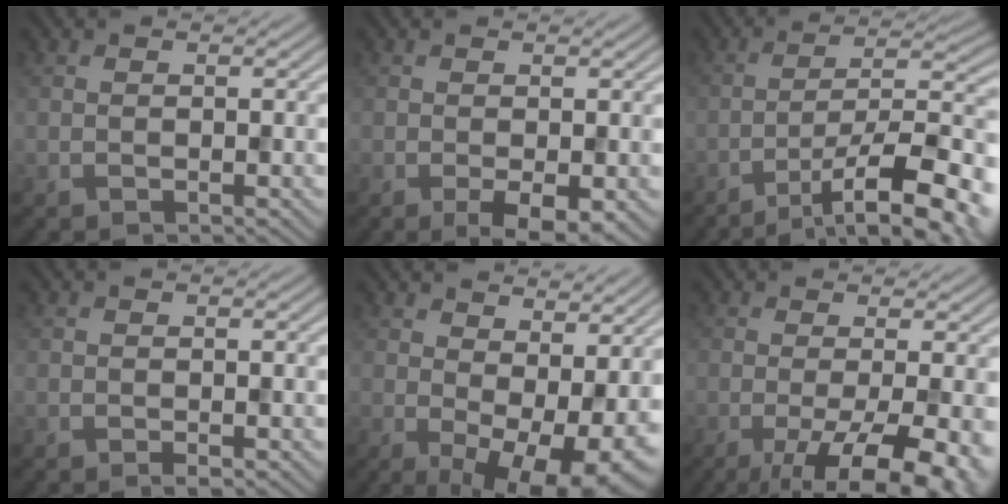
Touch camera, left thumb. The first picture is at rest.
{"total": 3.1, "force": [-1.0, 1.0, 2.7], "torque": [-0.045, -0.010, -0.014]}
{"total": 15.1, "force": [-9.1, 4.0, 11.3], "torque": [-0.162, 0.001, -0.140]}
{"total": 0.7, "force": [-0.4, 0.1, 0.5], "torque": [-0.009, -0.002, -0.006]}
{"total": 11.6, "force": [0.9, 5.7, 10.1], "torque": [-0.136, -0.017, 0.038]}
{"total": 11.3, "force": [-4.2, 3.3, 10.0], "torque": [-0.136, -0.005, -0.054]}